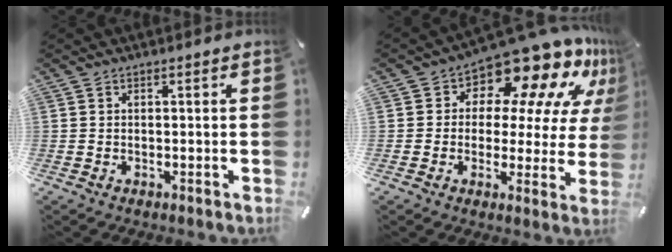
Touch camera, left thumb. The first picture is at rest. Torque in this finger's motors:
{"motor_torque": [2.40, 2.60, 0.64, 0.11, 0.14]}